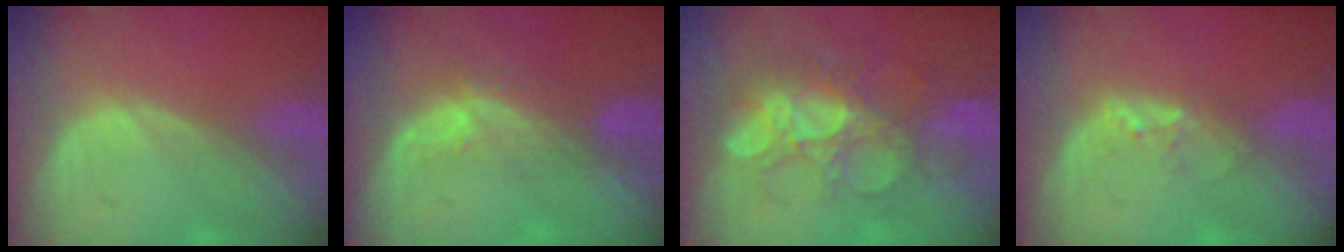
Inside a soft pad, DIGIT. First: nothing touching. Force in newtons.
{"total": 4.0, "press": 3.7, "slide": 1.6}
{"total": 8.8, "press": 8.7, "slide": 1.6}
{"total": 2.0, "press": 1.9, "slide": 0.4}